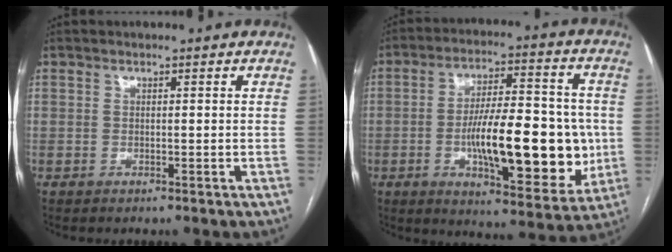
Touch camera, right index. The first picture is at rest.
{"total": 19.3, "force": [-2.9, 6.0, 18.1], "torque": [-0.275, 0.007, -0.038]}